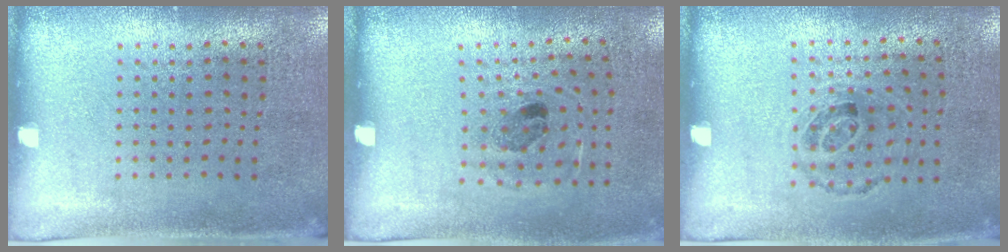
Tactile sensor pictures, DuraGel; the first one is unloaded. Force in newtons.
{"total": 1.1, "press": 0.8, "slide": 0.7}
{"total": 0.9, "press": 0.7, "slide": 0.6}